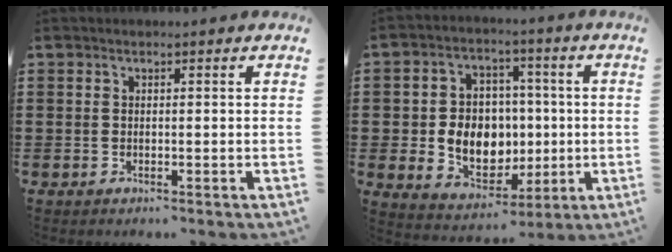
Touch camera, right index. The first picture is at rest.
{"total": 8.6, "force": [-0.3, 7.3, 4.6], "torque": [-0.090, 0.010, -0.004]}